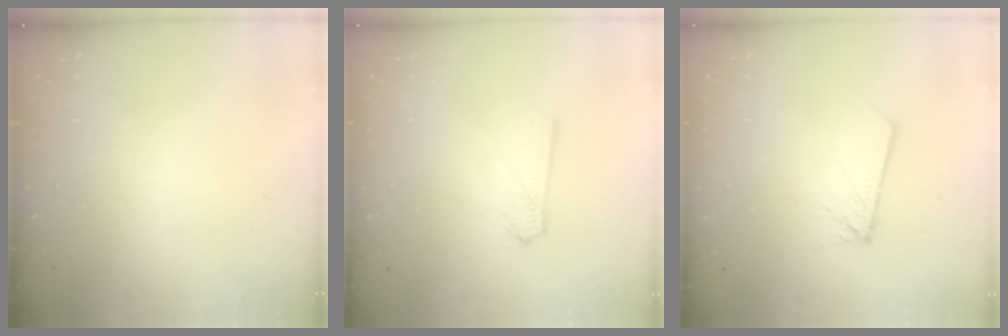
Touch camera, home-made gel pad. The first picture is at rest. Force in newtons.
{"total": 2.9, "press": 2.9, "slide": 0.4}
{"total": 1.7, "press": 1.7, "slide": 0.2}